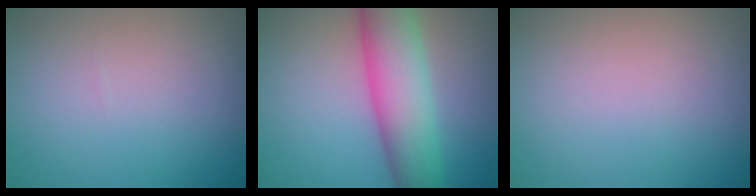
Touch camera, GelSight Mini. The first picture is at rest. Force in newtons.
{"total": 8.2, "press": 8.2, "slide": 0.2}
{"total": 0.0}